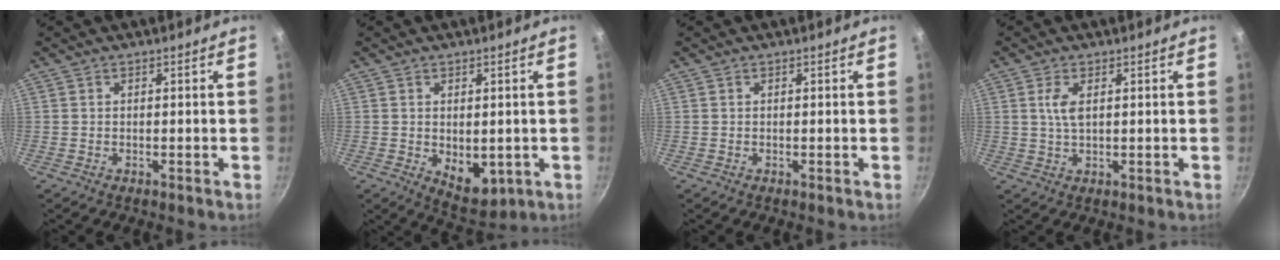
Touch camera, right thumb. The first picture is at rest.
{"total": 7.3, "force": [-0.7, 4.6, 5.6], "torque": [-0.062, -0.016, 0.005]}
{"total": 0.0}
{"total": 5.4, "force": [1.4, 2.5, 4.5], "torque": [-0.092, -0.003, 0.028]}